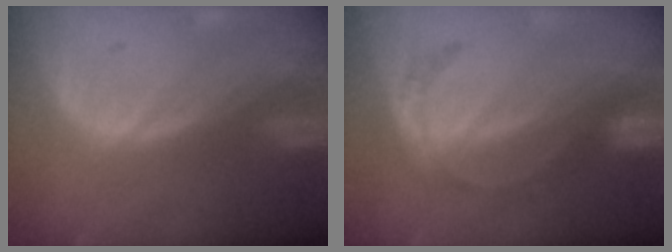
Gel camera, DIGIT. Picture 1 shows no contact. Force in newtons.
{"total": 5.6, "press": 4.8, "slide": 2.8}